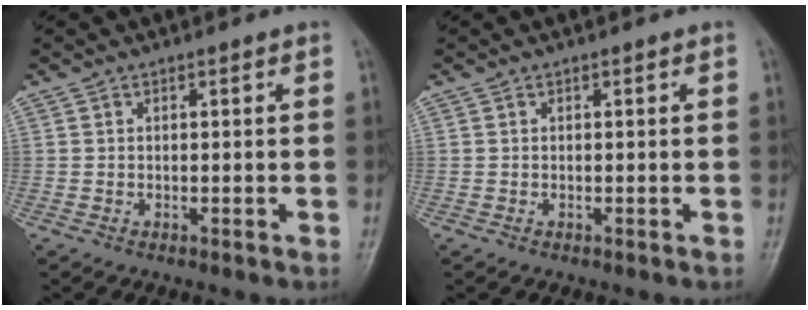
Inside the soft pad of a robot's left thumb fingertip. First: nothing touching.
{"total": 0.0}